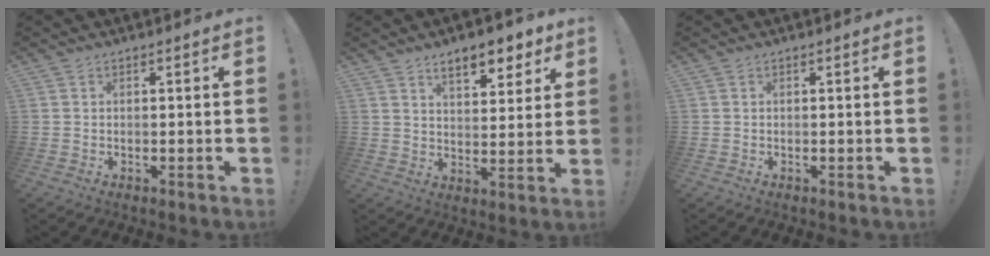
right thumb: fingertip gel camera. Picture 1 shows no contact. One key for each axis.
{"total": 9.5, "fx": 6.5, "fy": 3.7, "fz": 5.9, "tx": -0.080, "ty": -0.034, "tz": 0.114}
{"total": 0.0}